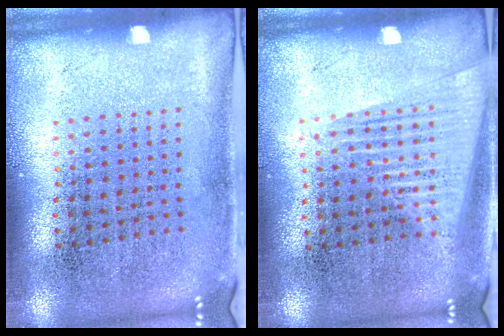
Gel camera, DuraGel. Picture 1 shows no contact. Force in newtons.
{"total": 1.6, "press": 1.4, "slide": 0.6}